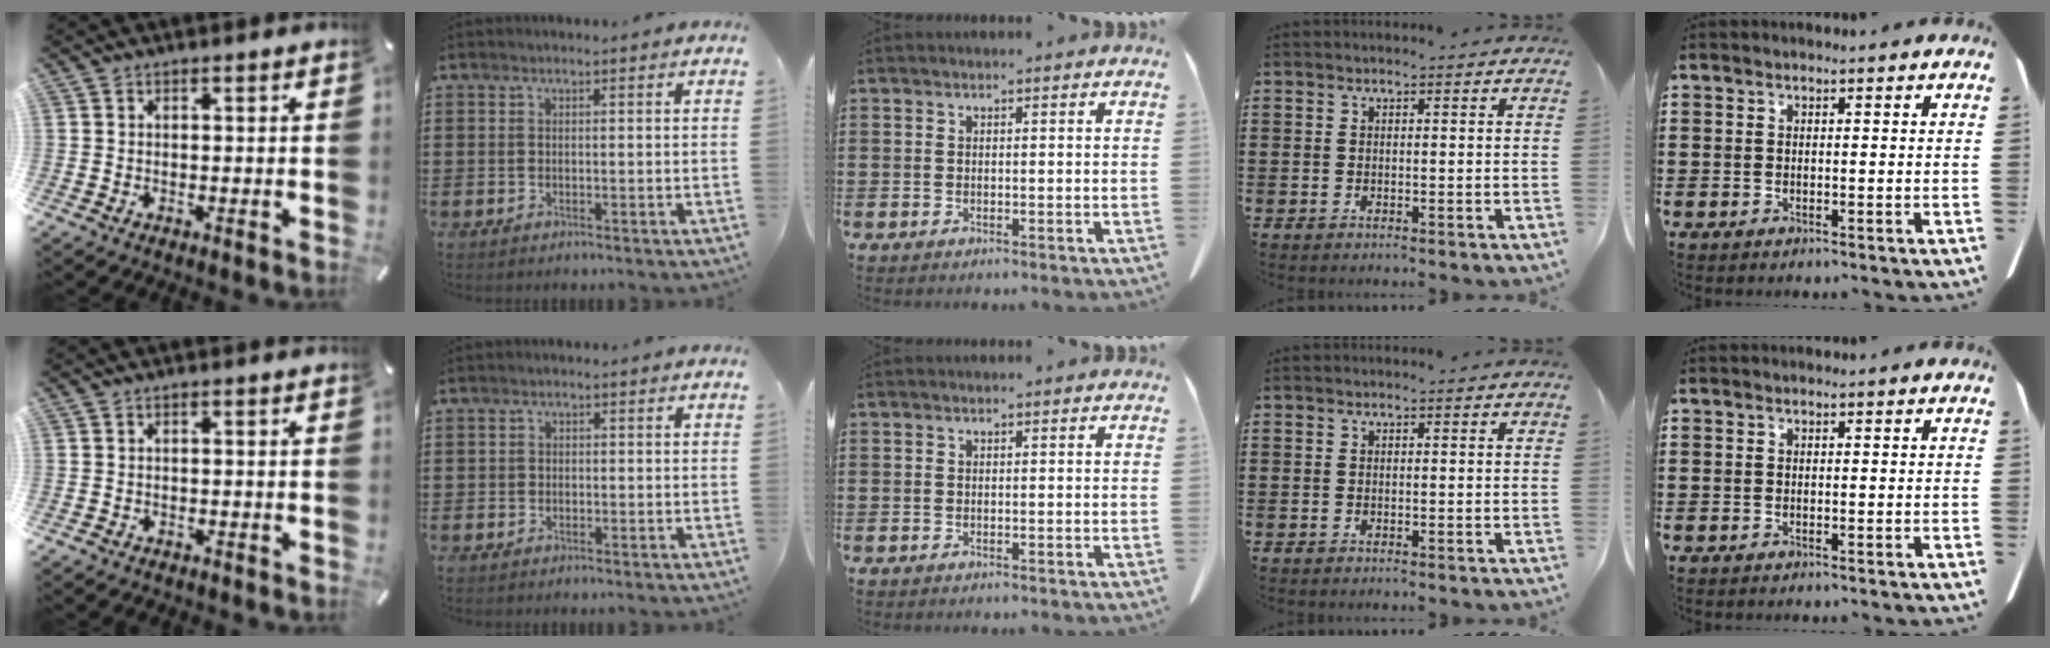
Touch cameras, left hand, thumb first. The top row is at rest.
{"thumb": {"total": 0.8, "force": [-0.7, 0.4, 0.2], "torque": [-0.004, 0.002, -0.015]}, "index": {"total": 0.8, "force": [-0.5, 0.7, 0.1], "torque": [-0.005, 0.001, -0.010]}}